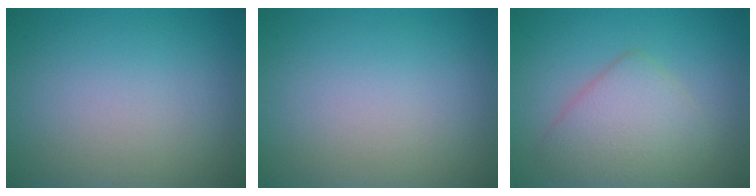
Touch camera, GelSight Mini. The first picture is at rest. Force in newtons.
{"total": 0.0}
{"total": 4.0, "press": 4.0, "slide": 0.1}